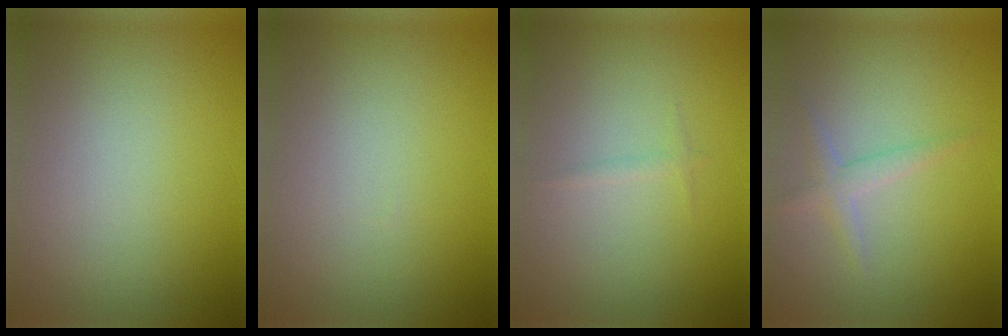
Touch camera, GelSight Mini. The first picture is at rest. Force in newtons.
{"total": 0.0}
{"total": 0.5, "press": 0.5, "slide": 0.1}
{"total": 1.7, "press": 1.7, "slide": 0.1}